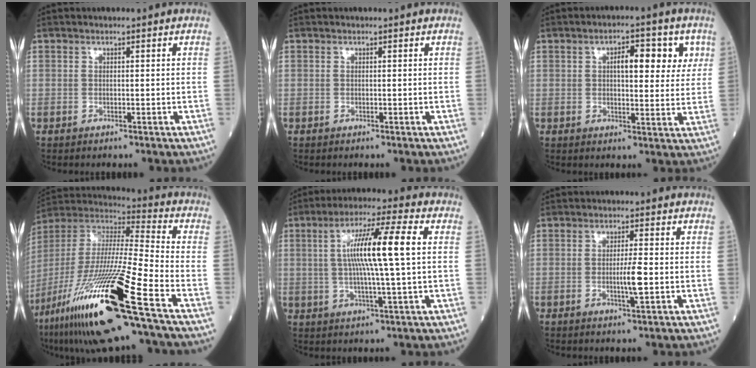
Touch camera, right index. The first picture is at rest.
{"total": 0.0}
{"total": 7.5, "force": [2.7, 2.9, 6.3], "torque": [-0.080, 0.015, 0.034]}
{"total": 27.5, "force": [-14.9, 0.9, 23.1], "torque": [-0.468, -0.062, -0.281]}
{"total": 11.4, "force": [1.5, -0.2, 11.3], "torque": [-0.205, 0.013, 0.024]}
{"total": 3.3, "force": [-0.6, -0.1, 3.3], "torque": [-0.059, -0.005, -0.010]}